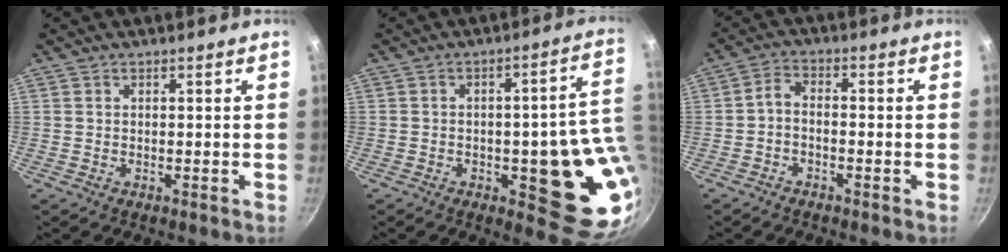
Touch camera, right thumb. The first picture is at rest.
{"total": 17.1, "force": [-1.2, 6.3, 15.8], "torque": [-0.135, -0.009, -0.015]}
{"total": 3.2, "force": [-1.7, 1.6, 2.1], "torque": [-0.047, 0.024, -0.039]}